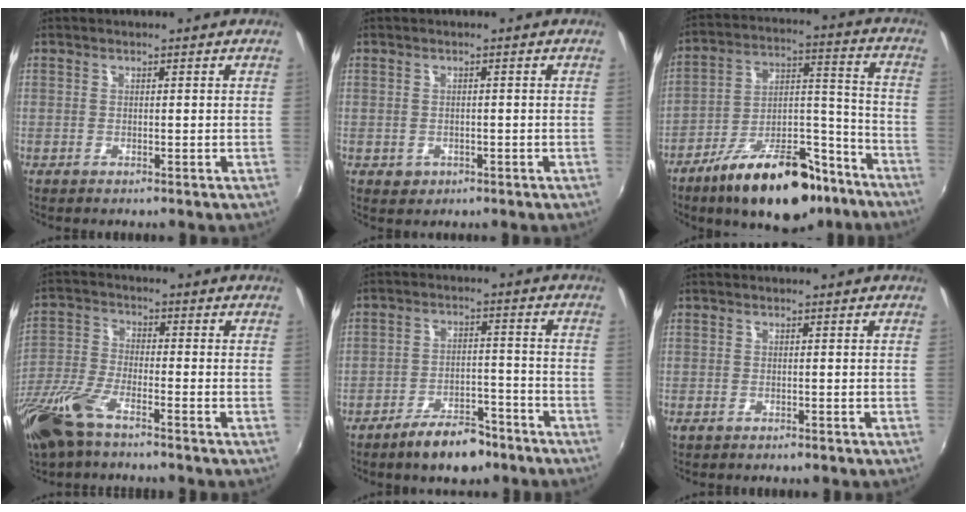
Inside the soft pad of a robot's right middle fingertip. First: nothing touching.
{"total": 2.5, "force": [-0.7, 2.1, 1.1], "torque": [-0.022, -0.001, -0.004]}
{"total": 20.8, "force": [-14.2, 8.3, 12.7], "torque": [-0.200, 0.018, -0.214]}
{"total": 11.7, "force": [-8.2, 3.4, 7.7], "torque": [-0.178, -0.023, -0.170]}
{"total": 8.5, "force": [-6.6, 3.5, 4.1], "torque": [-0.079, 0.021, -0.093]}
{"total": 1.2, "force": [-0.9, 0.6, 0.5], "torque": [-0.011, -0.004, -0.017]}